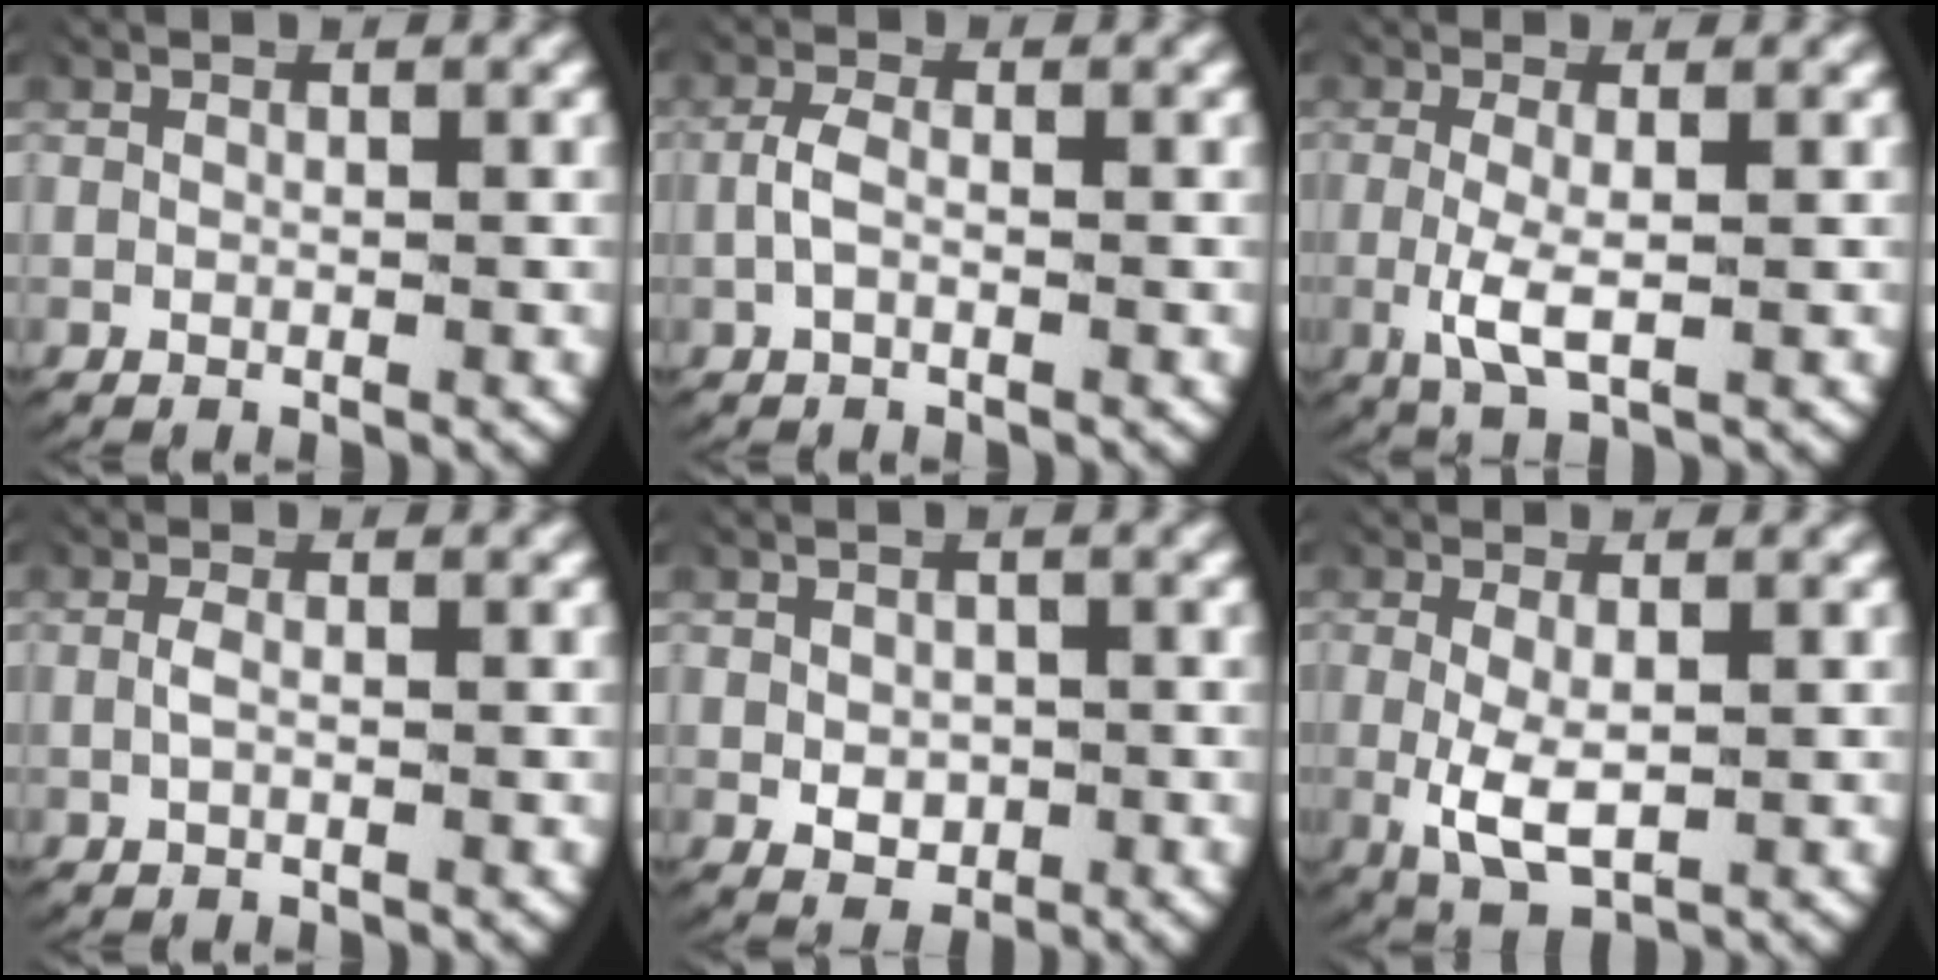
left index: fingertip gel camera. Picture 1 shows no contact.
{"total": 1.8, "force": [-0.4, 0.8, 1.5], "torque": [-0.048, -0.004, -0.005]}
{"total": 3.3, "force": [-0.5, 1.1, 3.1], "torque": [-0.075, -0.016, 0.000]}
{"total": 0.8, "force": [-0.3, 0.0, 0.8], "torque": [-0.027, -0.006, -0.002]}
{"total": 2.1, "force": [-0.7, 1.6, 1.2], "torque": [-0.029, -0.019, 0.003]}
{"total": 4.6, "force": [-0.9, 2.6, 3.7], "torque": [-0.089, -0.025, -0.002]}